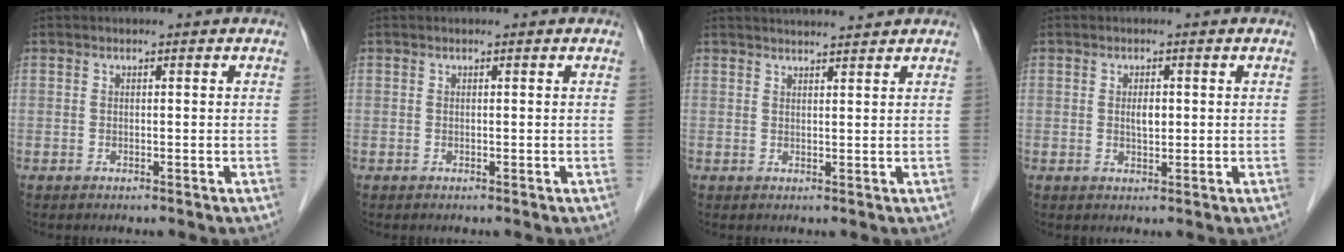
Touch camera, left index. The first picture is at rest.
{"total": 0.0}
{"total": 5.4, "force": [5.1, -0.4, 1.5], "torque": [-0.021, 0.019, 0.069]}
{"total": 1.9, "force": [0.3, 0.8, 1.6], "torque": [-0.029, -0.001, 0.007]}